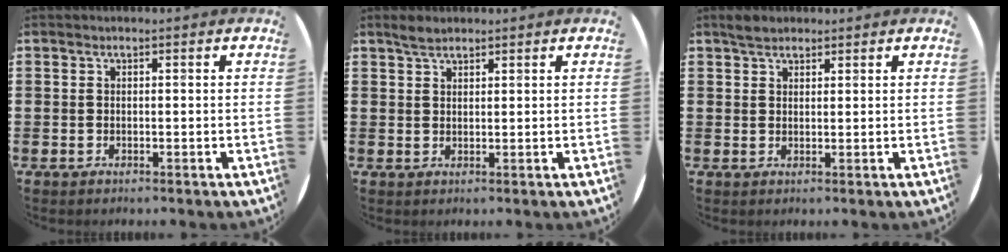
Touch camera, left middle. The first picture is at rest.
{"total": 2.0, "force": [1.8, 0.6, 0.8], "torque": [-0.009, 0.001, 0.031]}
{"total": 2.0, "force": [1.8, 0.8, 0.5], "torque": [-0.005, 0.002, 0.033]}